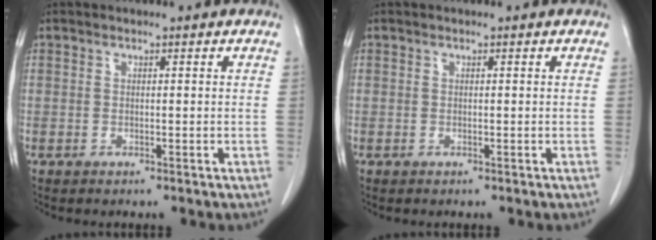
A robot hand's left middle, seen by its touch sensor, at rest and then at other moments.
{"total": 0.0}